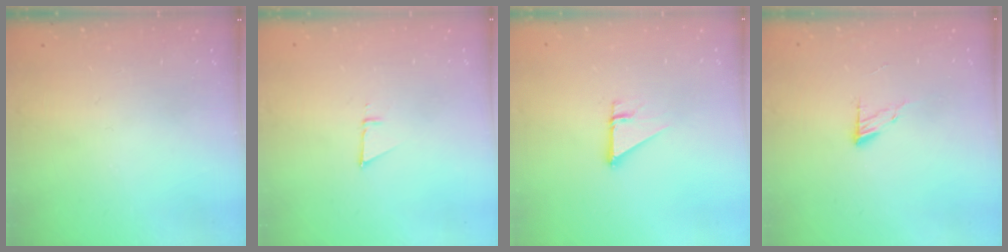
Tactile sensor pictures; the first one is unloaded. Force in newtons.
{"total": 4.3, "press": 4.2, "slide": 0.7}
{"total": 2.7, "press": 2.7, "slide": 0.2}
{"total": 7.9, "press": 7.9, "slide": 0.7}